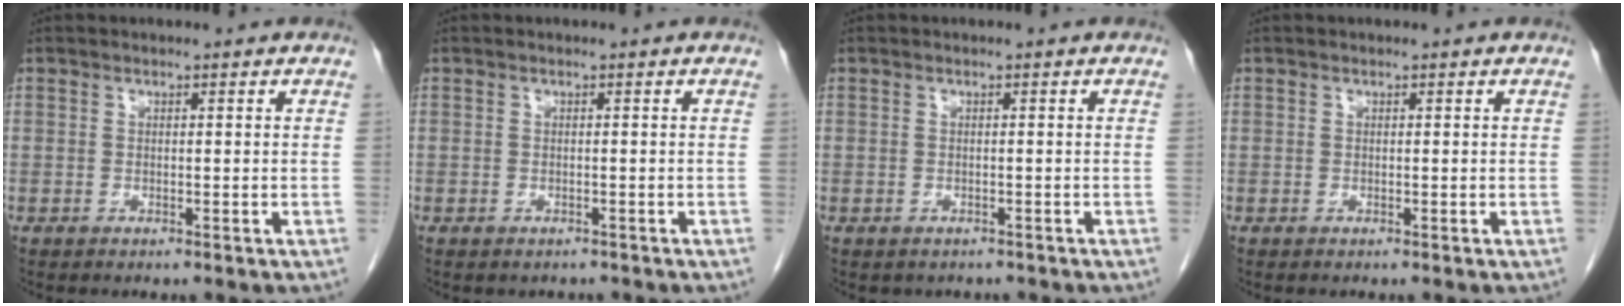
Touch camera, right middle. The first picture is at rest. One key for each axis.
{"total": 1.1, "fx": -0.9, "fy": 0.5, "fz": 0.0, "tx": -0.008, "ty": -0.002, "tz": -0.013}
{"total": 1.7, "fx": -1.5, "fy": 0.9, "fz": 0.1, "tx": -0.008, "ty": -0.002, "tz": -0.018}
{"total": 0.0}